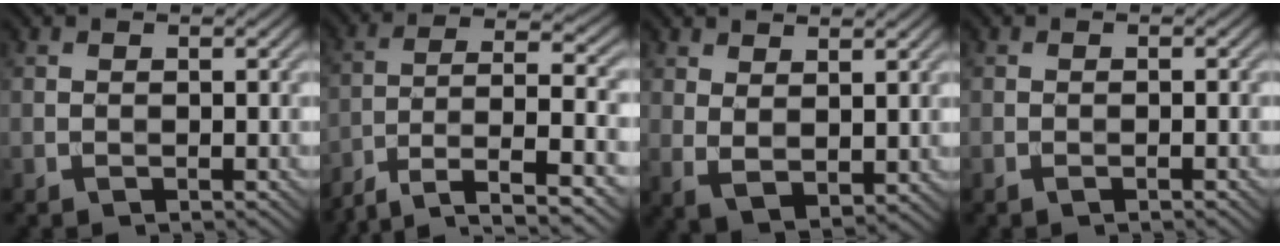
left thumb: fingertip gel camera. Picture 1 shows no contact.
{"total": 10.0, "force": [-6.4, 3.1, 7.0], "torque": [-0.124, -0.005, -0.119]}
{"total": 3.6, "force": [1.9, 1.5, 2.6], "torque": [-0.062, -0.009, 0.046]}
{"total": 1.1, "force": [-0.5, 0.0, 1.0], "torque": [-0.019, 0.003, -0.012]}